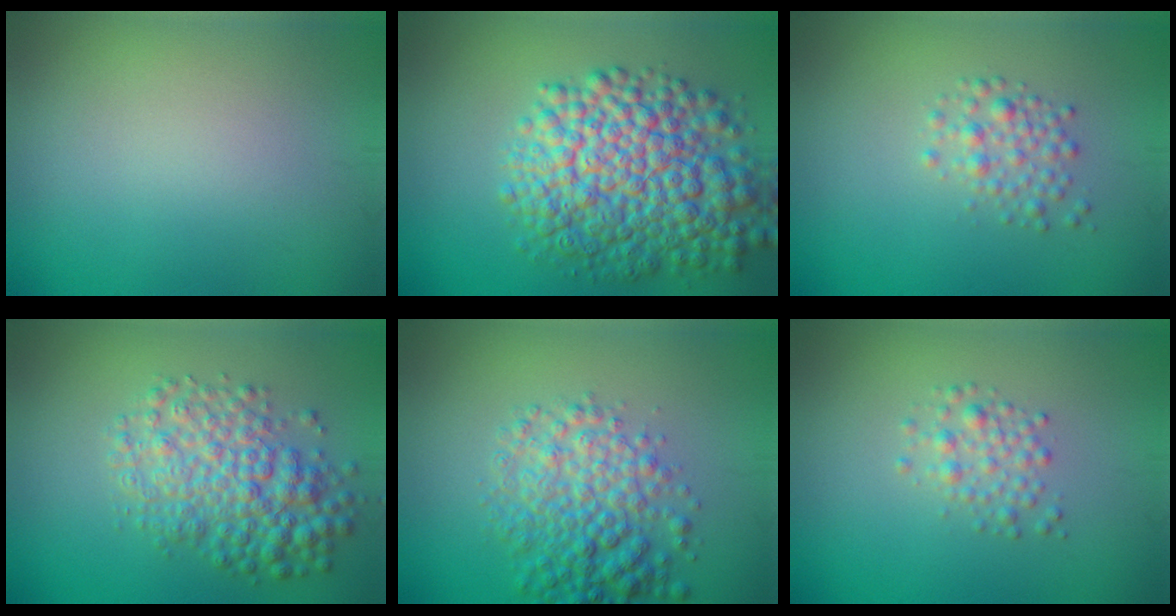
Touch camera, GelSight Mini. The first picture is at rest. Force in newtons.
{"total": 10.3, "press": 10.3, "slide": 0.2}
{"total": 2.1, "press": 2.1, "slide": 0.1}
{"total": 5.9, "press": 5.9, "slide": 0.1}
{"total": 5.9, "press": 5.9, "slide": 0.2}
{"total": 1.9, "press": 1.9, "slide": 0.0}